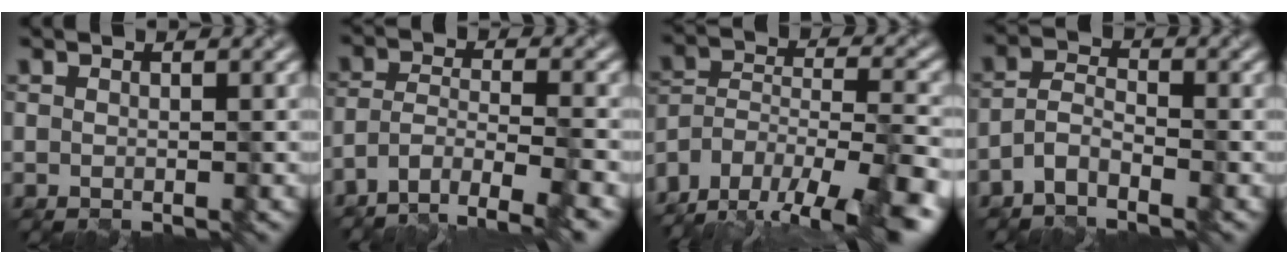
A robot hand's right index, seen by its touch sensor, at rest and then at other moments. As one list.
[{"total": 6.6, "force": [-4.8, 1.9, 4.1], "torque": [-0.070, -0.002, -0.084]}, {"total": 16.6, "force": [-13.1, 7.1, 7.2], "torque": [-0.152, -0.009, -0.180]}, {"total": 3.1, "force": [-2.4, 1.2, 1.7], "torque": [-0.034, 0.008, -0.055]}]